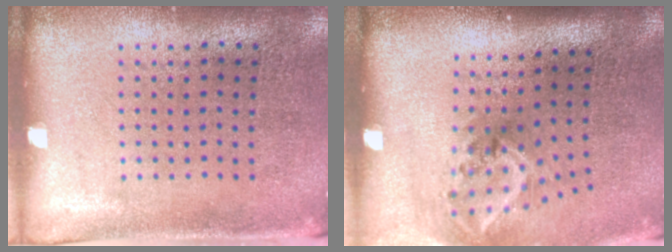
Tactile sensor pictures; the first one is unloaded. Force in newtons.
{"total": 2.1, "press": 1.4, "slide": 1.5}